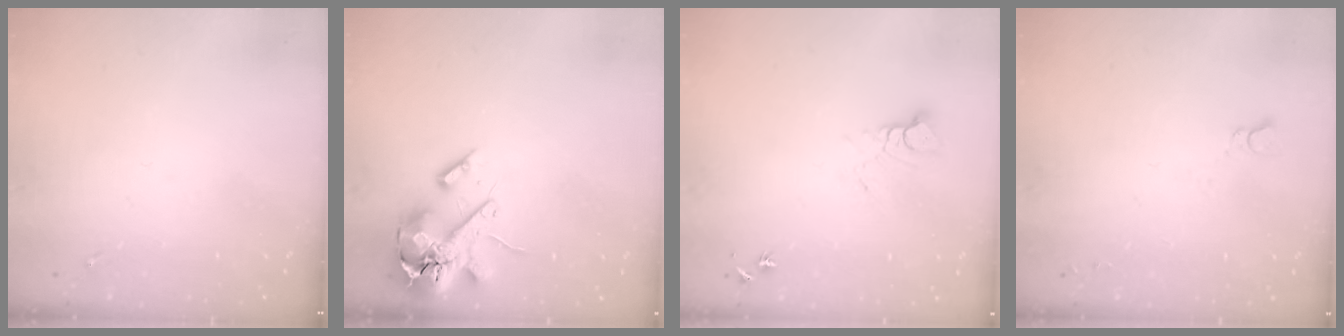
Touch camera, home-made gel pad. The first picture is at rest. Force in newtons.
{"total": 17.4, "press": 17.2, "slide": 2.9}
{"total": 4.0, "press": 4.0, "slide": 0.3}
{"total": 2.5, "press": 2.5, "slide": 0.1}